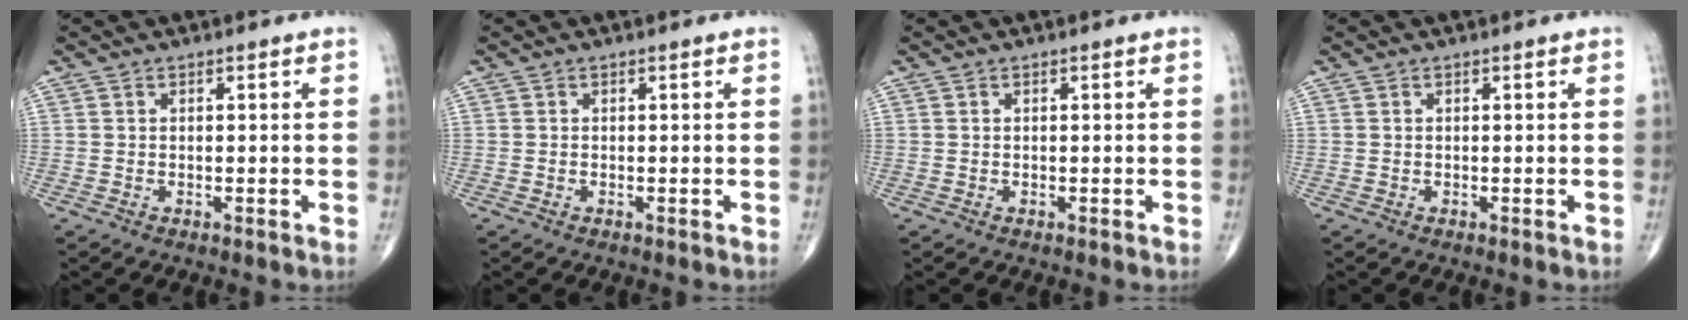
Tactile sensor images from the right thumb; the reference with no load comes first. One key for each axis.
{"total": 0.0}
{"total": 0.0}
{"total": 0.0}